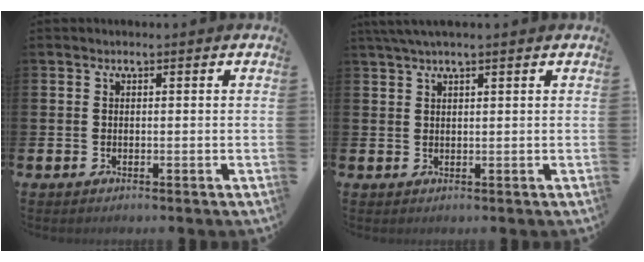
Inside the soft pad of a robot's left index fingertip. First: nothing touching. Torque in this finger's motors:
{"motor_torque": [0.59, -1.00, 0.02, 0.06]}